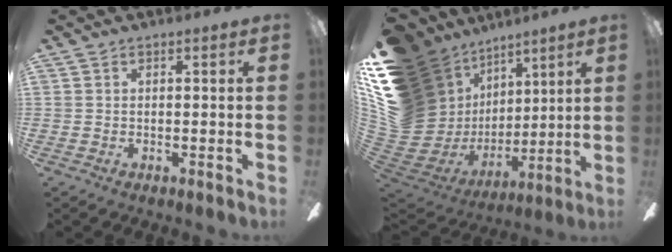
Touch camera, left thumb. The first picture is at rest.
{"total": 24.8, "force": [7.4, 19.4, 13.5], "torque": [-0.241, -0.088, 0.208]}